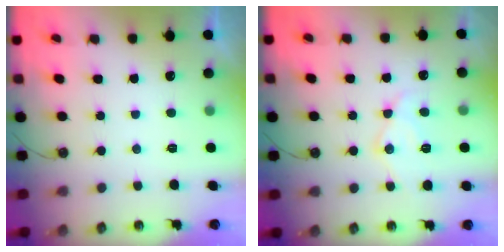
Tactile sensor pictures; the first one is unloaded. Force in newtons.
{"total": 11.0, "press": 11.0, "slide": 0.9}